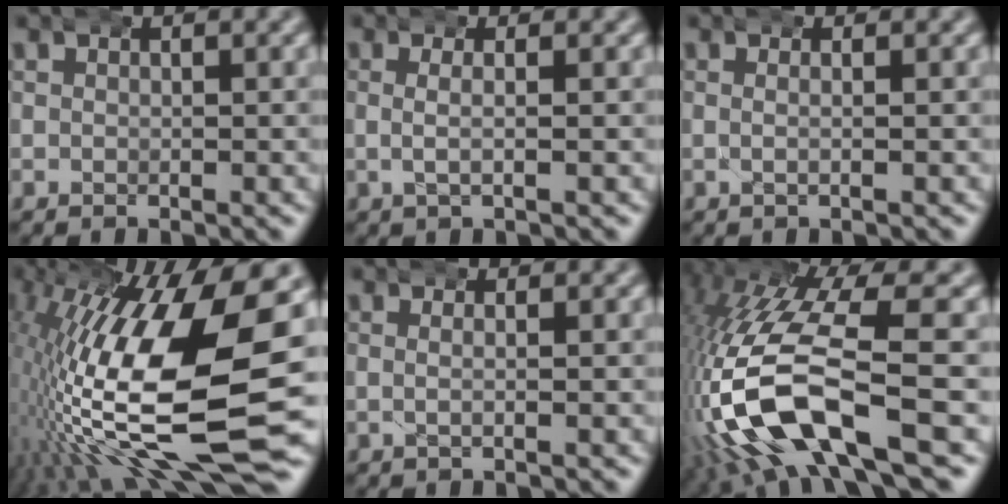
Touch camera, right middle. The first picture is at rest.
{"total": 1.8, "force": [0.0, 0.3, 1.7], "torque": [-0.034, 0.007, -0.002]}
{"total": 0.7, "force": [0.0, -0.3, 0.6], "torque": [-0.010, 0.003, -0.003]}
{"total": 19.0, "force": [-1.9, 7.5, 17.3], "torque": [-0.281, -0.003, -0.016]}
{"total": 0.9, "force": [-0.1, -0.2, 0.9], "torque": [-0.015, 0.005, -0.004]}
{"total": 11.4, "force": [-2.2, 5.5, 9.8], "torque": [-0.239, -0.030, -0.022]}